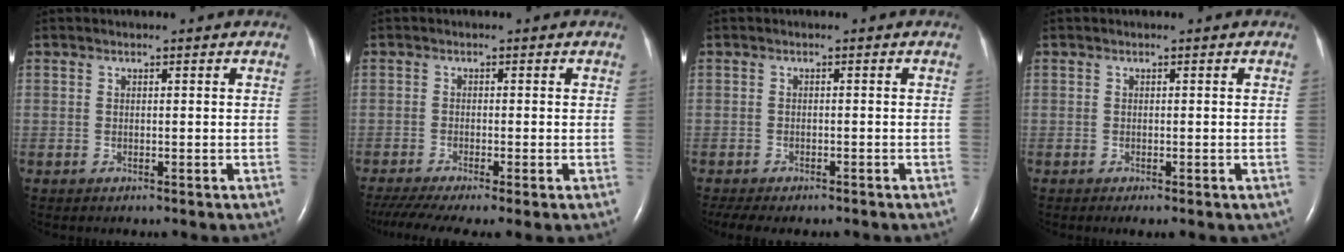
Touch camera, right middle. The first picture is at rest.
{"total": 9.4, "force": [-6.9, 1.0, 6.3], "torque": [-0.111, -0.019, -0.116]}
{"total": 6.9, "force": [-5.7, -0.3, 3.8], "torque": [-0.061, -0.014, -0.095]}
{"total": 1.7, "force": [-1.0, 0.5, 1.2], "torque": [-0.014, -0.004, -0.011]}